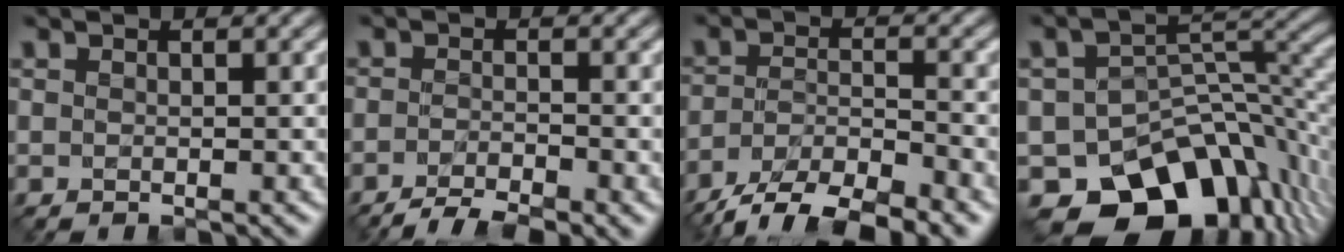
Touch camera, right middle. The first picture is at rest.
{"total": 4.8, "force": [-3.7, 1.0, 2.9], "torque": [-0.041, -0.005, -0.070]}
{"total": 8.0, "force": [-6.4, 2.2, 4.3], "torque": [-0.076, -0.008, -0.115]}
{"total": 12.0, "force": [-7.1, 7.2, 6.5], "torque": [-0.086, -0.006, -0.117]}